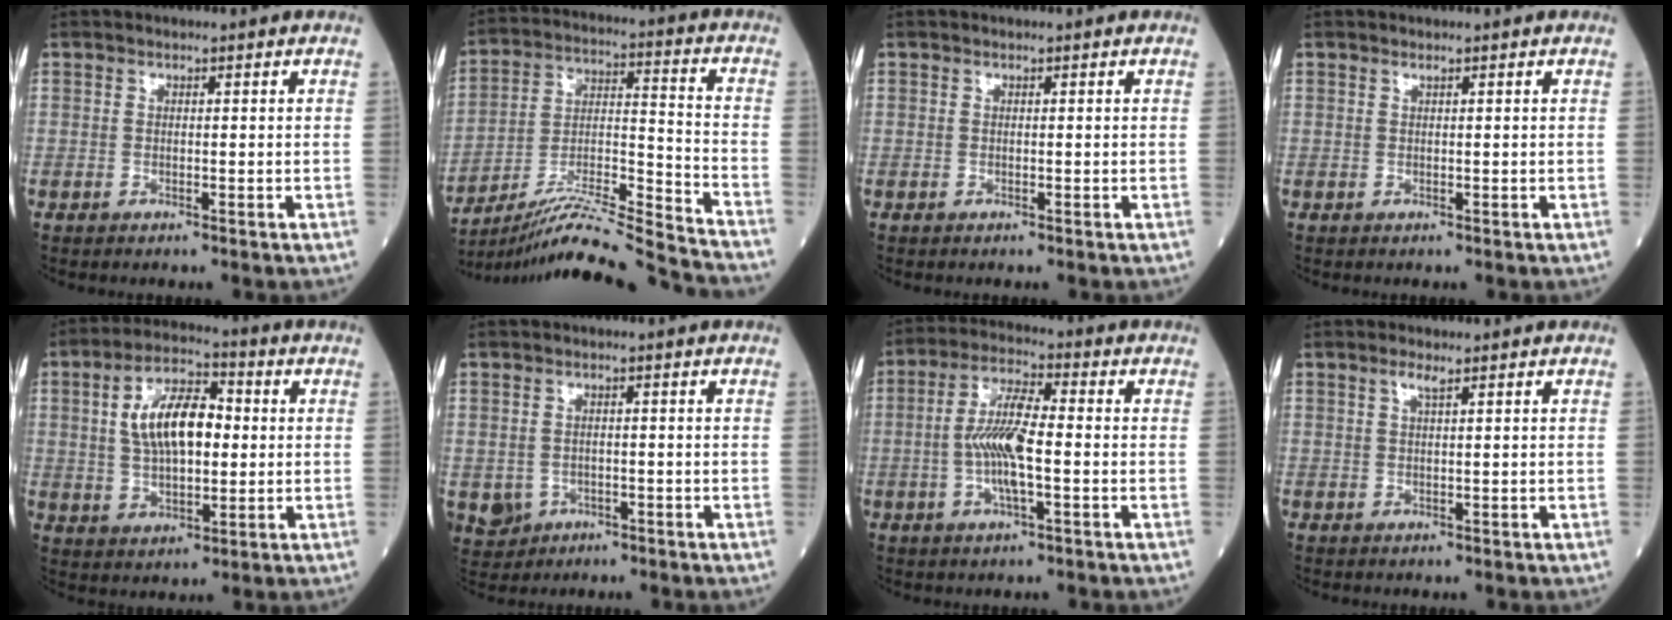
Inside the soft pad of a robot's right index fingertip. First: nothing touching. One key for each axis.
{"total": 21.0, "fx": -19.6, "fy": -2.0, "fz": 7.1, "tx": -0.131, "ty": -0.014, "tz": -0.320}
{"total": 0.0}
{"total": 0.0}
{"total": 11.5, "fx": 1.7, "fy": 5.2, "fz": 10.2, "tx": -0.193, "ty": 0.021, "tz": 0.032}
{"total": 6.2, "fx": -2.2, "fy": 5.6, "fz": 1.6, "tx": -0.041, "ty": 0.001, "tz": -0.023}
{"total": 8.5, "fx": -1.0, "fy": 1.7, "fz": 8.3, "tx": -0.163, "ty": 0.006, "tz": -0.022}
{"total": 1.3, "fx": 0.8, "fy": -0.1, "fz": 1.0, "tx": -0.025, "ty": 0.003, "tz": 0.017}